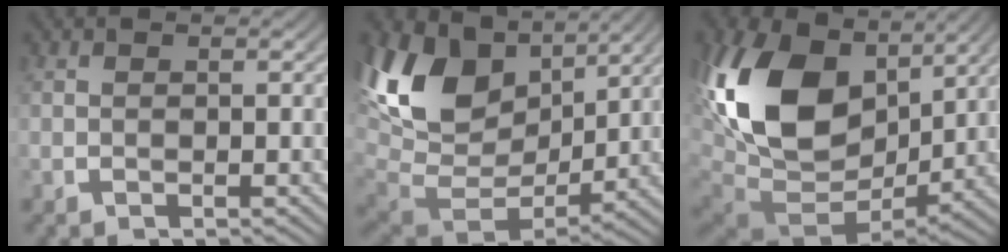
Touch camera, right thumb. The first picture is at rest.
{"total": 14.3, "force": [1.5, 9.8, 10.3], "torque": [-0.259, -0.050, 0.044]}
{"total": 18.0, "force": [0.5, 12.0, 13.5], "torque": [-0.325, -0.069, 0.036]}